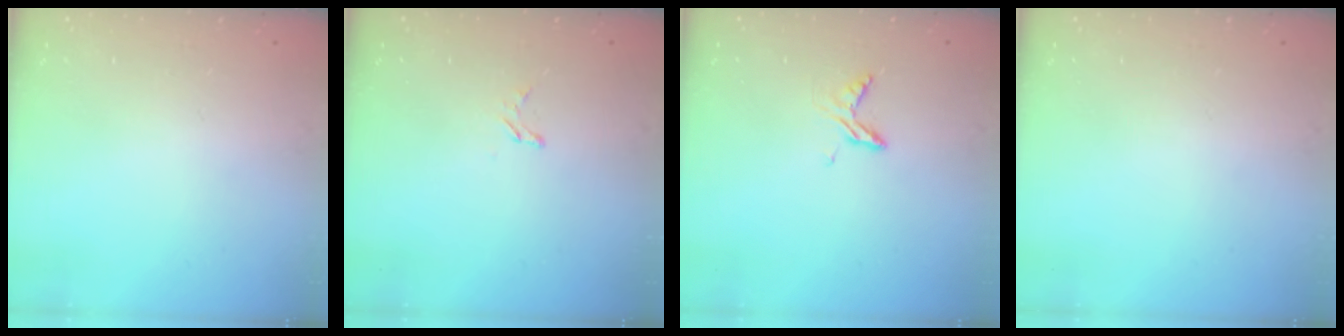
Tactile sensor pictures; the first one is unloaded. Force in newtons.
{"total": 2.4, "press": 2.4, "slide": 0.2}
{"total": 4.6, "press": 4.5, "slide": 0.4}
{"total": 0.0}